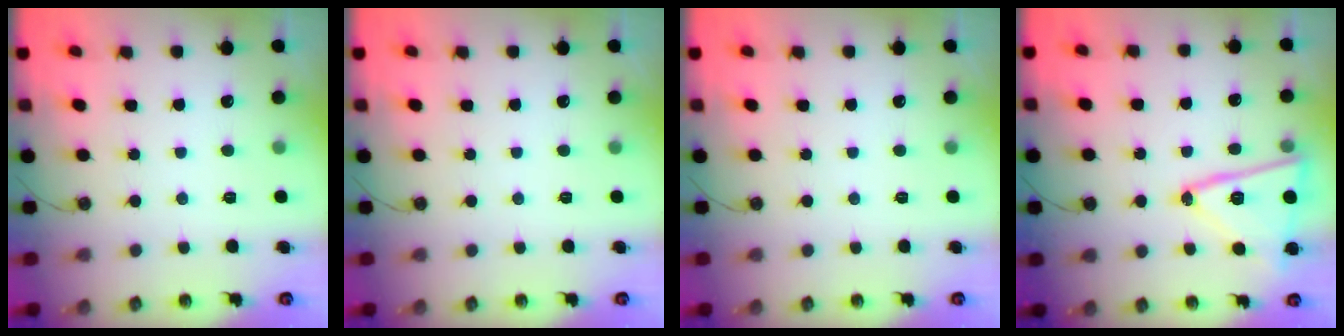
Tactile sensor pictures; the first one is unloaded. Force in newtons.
{"total": 0.0}
{"total": 0.0}
{"total": 16.7, "press": 16.7, "slide": 0.7}